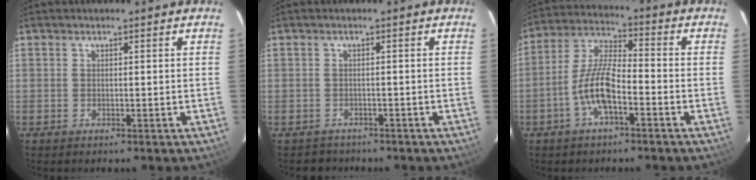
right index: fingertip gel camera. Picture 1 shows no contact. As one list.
[{"total": 2.6, "force": [-2.0, 1.6, -0.4], "torque": [0.004, 0.011, -0.029]}, {"total": 9.3, "force": [-4.1, 2.8, 7.9], "torque": [-0.173, 0.009, -0.080]}]